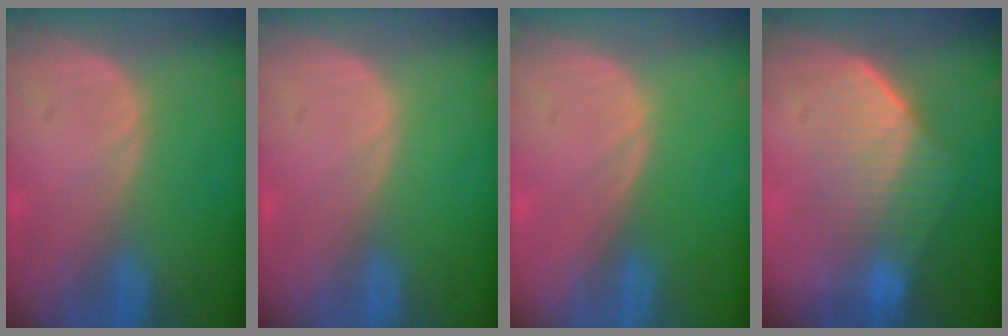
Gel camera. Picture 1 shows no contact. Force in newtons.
{"total": 0.0}
{"total": 0.0}
{"total": 7.3, "press": 7.0, "slide": 2.0}